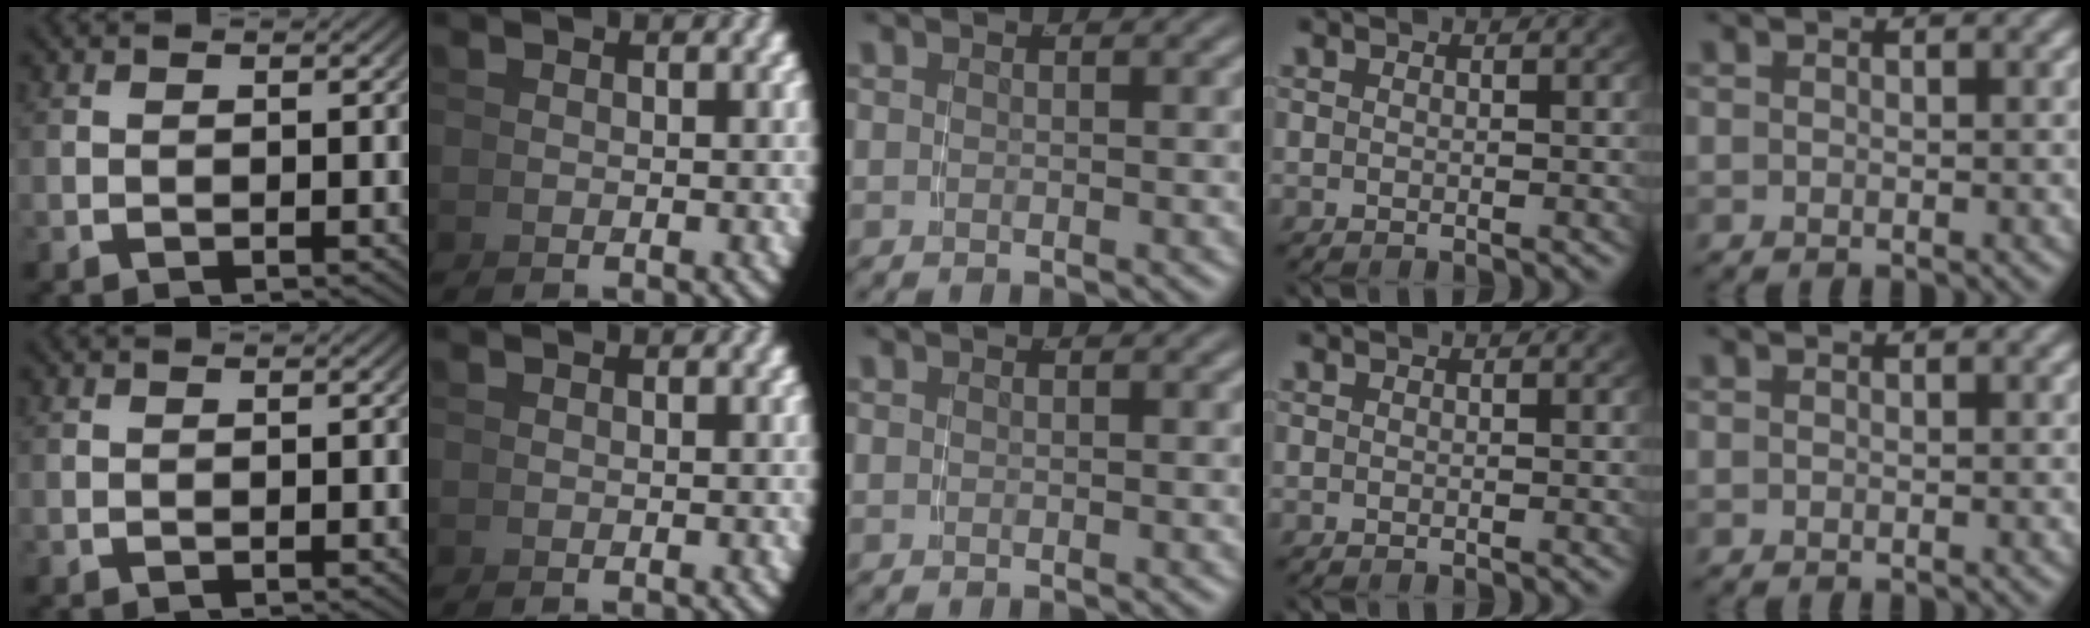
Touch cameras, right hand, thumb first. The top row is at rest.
{}